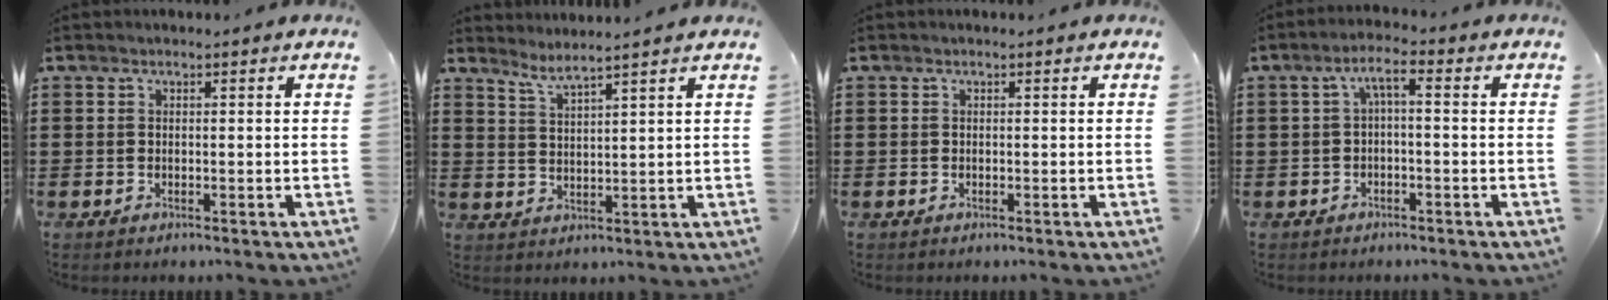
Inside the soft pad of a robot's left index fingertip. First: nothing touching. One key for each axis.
{"total": 3.2, "fx": 2.8, "fy": -0.8, "fz": 1.2, "tx": -0.032, "ty": -0.016, "tz": 0.051}
{"total": 0.0}
{"total": 3.1, "fx": -0.9, "fy": 0.6, "fz": 2.9, "tx": -0.059, "ty": 0.013, "tz": -0.022}